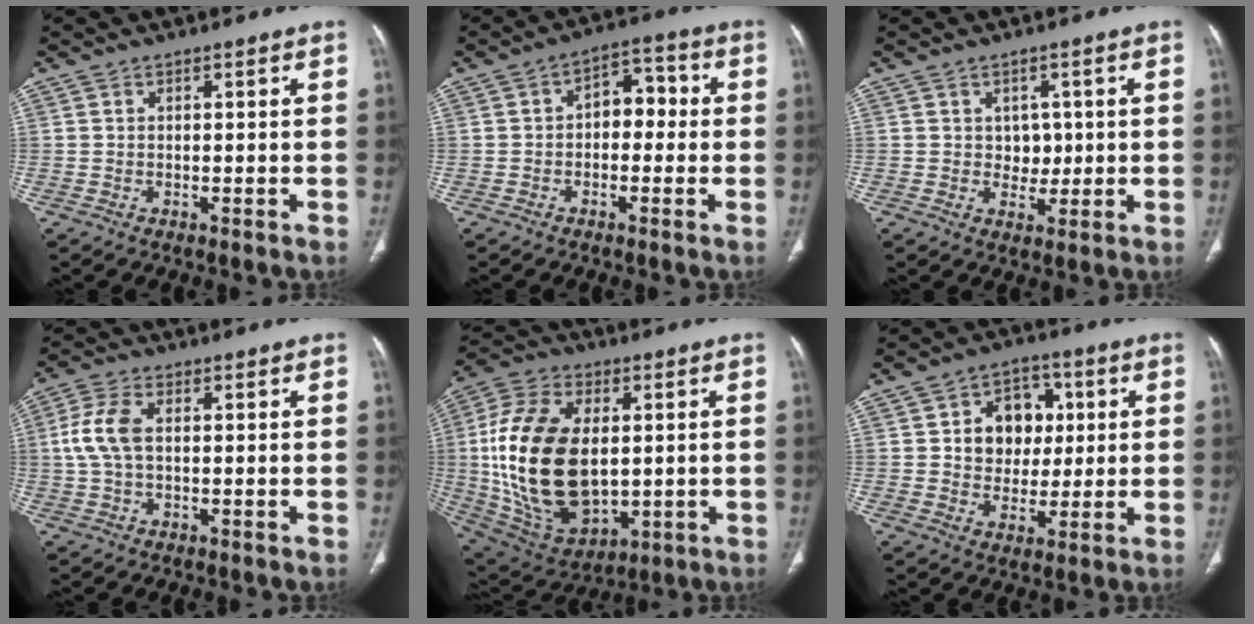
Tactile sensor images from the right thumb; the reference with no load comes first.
{"total": 6.7, "force": [-0.1, 4.5, 5.1], "torque": [-0.046, 0.027, -0.014]}
{"total": 3.5, "force": [0.5, 2.9, 2.0], "torque": [-0.003, -0.003, 0.011]}
{"total": 6.7, "force": [0.5, 3.7, 5.6], "torque": [-0.136, 0.016, 0.007]}
{"total": 24.8, "force": [1.0, 14.9, 19.8], "torque": [-0.378, -0.009, 0.035]}
{"total": 10.8, "force": [1.9, 8.8, 6.0], "torque": [-0.036, 0.005, 0.030]}